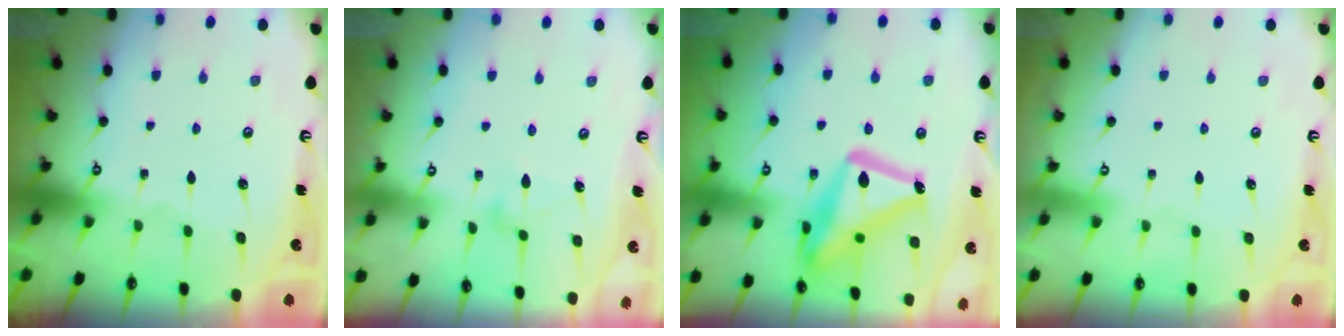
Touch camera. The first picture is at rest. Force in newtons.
{"total": 7.7, "press": 7.7, "slide": 0.4}
{"total": 20.4, "press": 20.4, "slide": 1.4}
{"total": 3.9, "press": 3.9, "slide": 0.1}